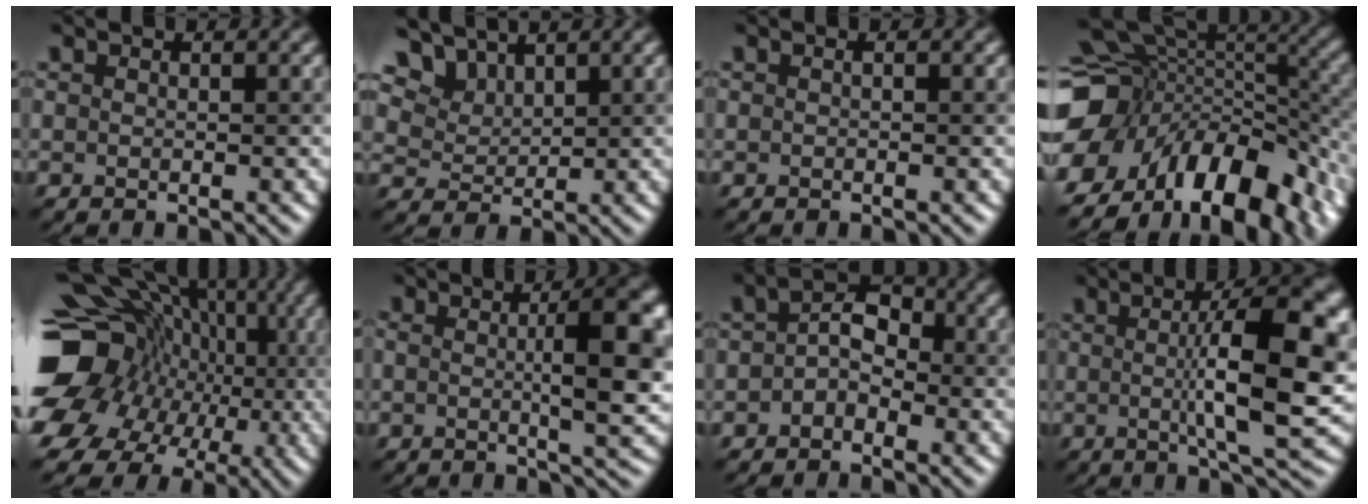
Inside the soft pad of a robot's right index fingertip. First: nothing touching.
{"total": 5.3, "force": [4.6, 2.4, 1.1], "torque": [-0.056, 0.005, 0.107]}
{"total": 0.5, "force": [0.2, 0.1, 0.5], "torque": [0.003, -0.001, -0.004]}
{"total": 14.3, "force": [-6.2, 9.3, 9.1], "torque": [-0.169, 0.002, -0.076]}
{"total": 16.5, "force": [-1.8, 13.7, 8.9], "torque": [-0.165, 0.012, -0.032]}
{"total": 7.3, "force": [0.0, 1.7, 7.1], "torque": [-0.099, 0.016, 0.007]}
{"total": 2.9, "force": [-0.7, 1.8, 2.1], "torque": [-0.035, 0.024, -0.012]}
{"total": 10.0, "force": [0.3, 2.1, 9.7], "torque": [-0.135, 0.015, 0.013]}